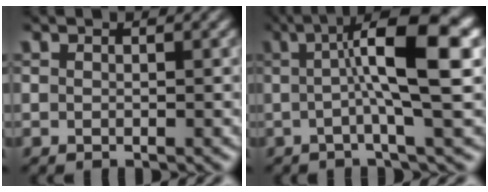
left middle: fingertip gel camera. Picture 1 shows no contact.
{"total": 9.3, "force": [1.0, 1.7, 9.1], "torque": [-0.123, 0.020, 0.008]}